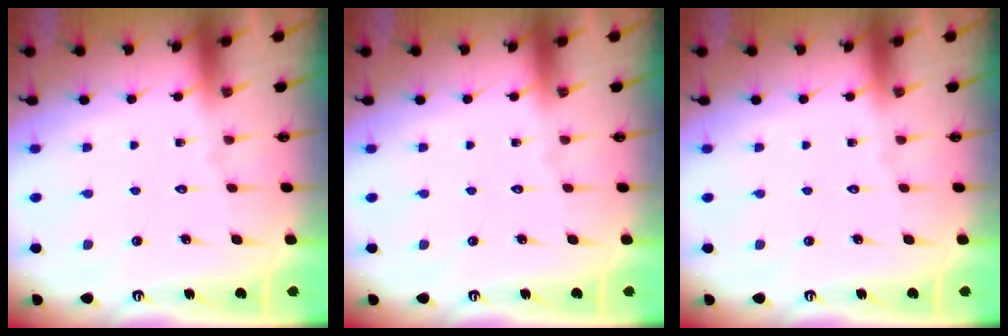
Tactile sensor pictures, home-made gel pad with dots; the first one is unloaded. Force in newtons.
{"total": 0.0}
{"total": 0.0}